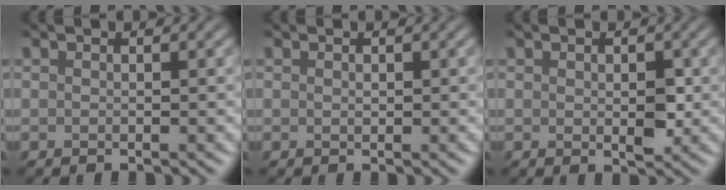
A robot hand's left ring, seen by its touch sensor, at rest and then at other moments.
{"total": 0.0}
{"total": 1.7, "force": [-0.1, 1.0, 1.4], "torque": [-0.026, -0.004, 0.002]}